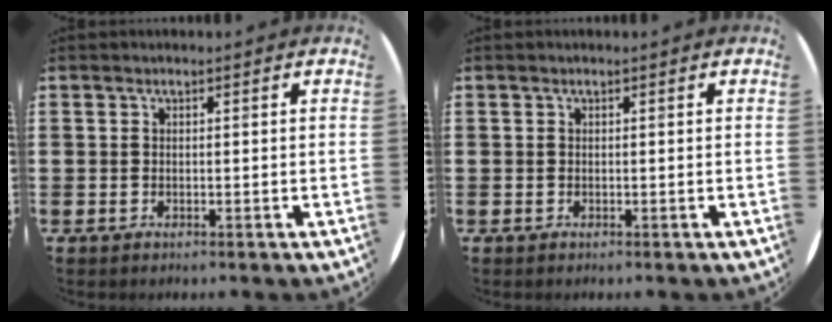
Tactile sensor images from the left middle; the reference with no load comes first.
{"total": 0.0}